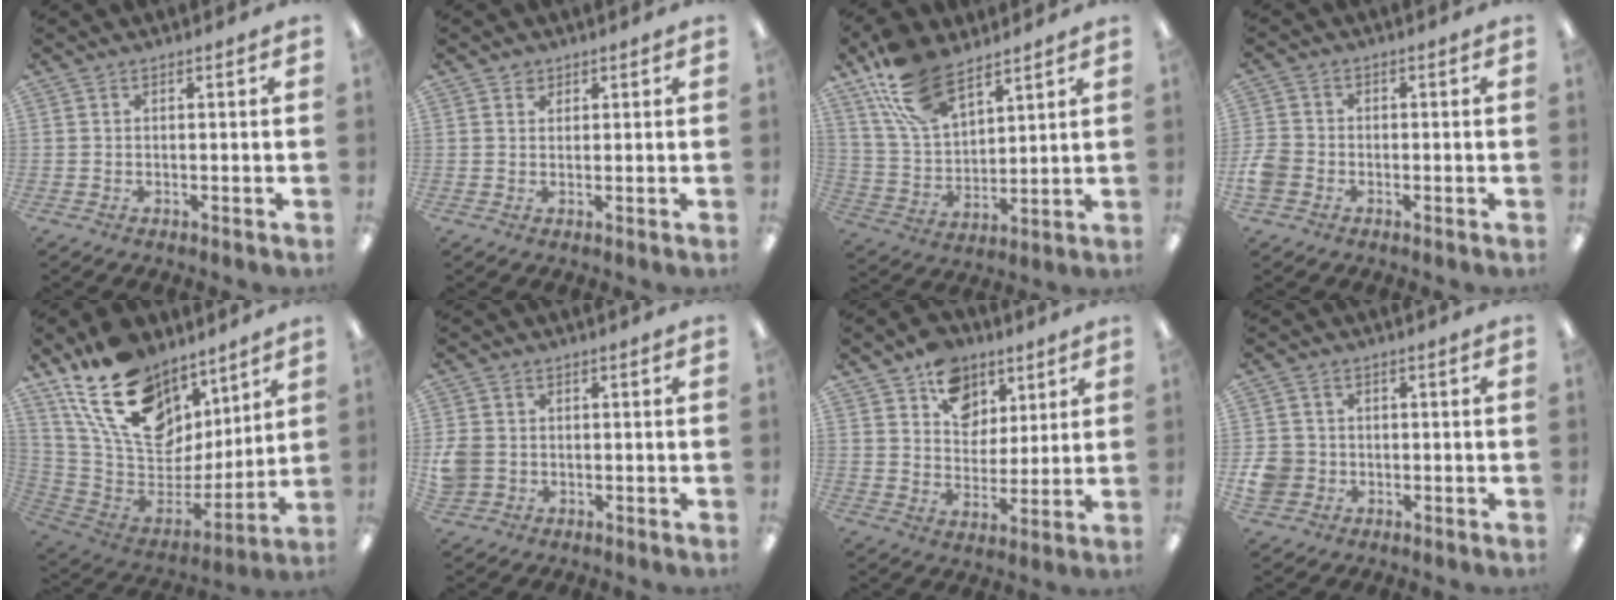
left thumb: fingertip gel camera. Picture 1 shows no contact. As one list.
[{"total": 1.7, "force": [1.1, 1.2, 0.3], "torque": [0.002, -0.002, 0.019]}, {"total": 16.2, "force": [10.7, 8.5, 8.7], "torque": [-0.173, -0.035, 0.203]}, {"total": 4.8, "force": [-1.7, 3.9, 2.3], "torque": [-0.048, 0.011, -0.031]}, {"total": 21.9, "force": [12.5, 13.7, 11.6], "torque": [-0.209, -0.065, 0.237]}, {"total": 4.9, "force": [-0.3, 4.5, 2.0], "torque": [-0.044, 0.003, -0.004]}, {"total": 11.9, "force": [7.2, 8.9, 3.2], "torque": [-0.040, -0.046, 0.135]}, {"total": 6.5, "force": [-1.4, 5.8, 2.5], "torque": [-0.067, 0.009, -0.026]}]